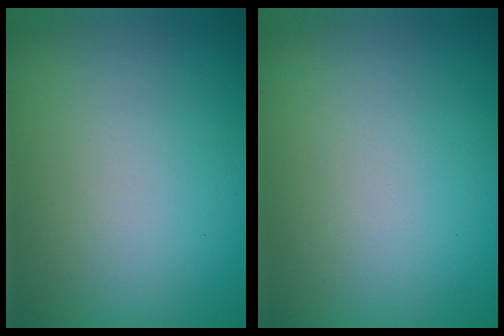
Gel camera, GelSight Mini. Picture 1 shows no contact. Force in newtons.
{"total": 0.0}